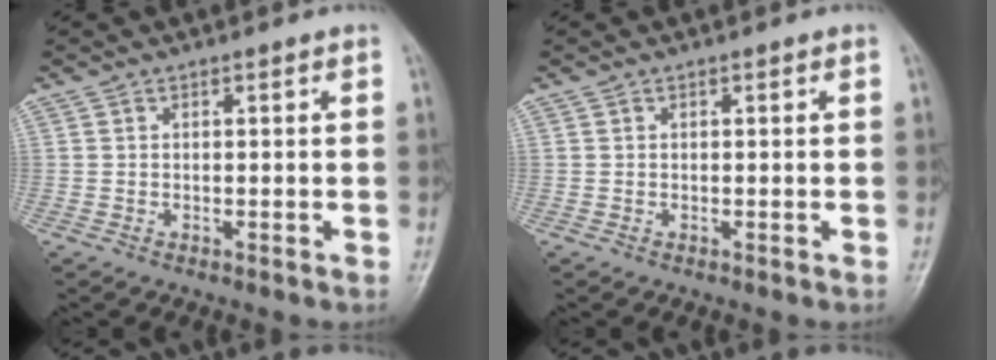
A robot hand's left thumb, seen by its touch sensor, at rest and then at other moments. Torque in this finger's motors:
{"motor_torque": [-0.04, 0.01, -0.05, -0.04, 0.00]}